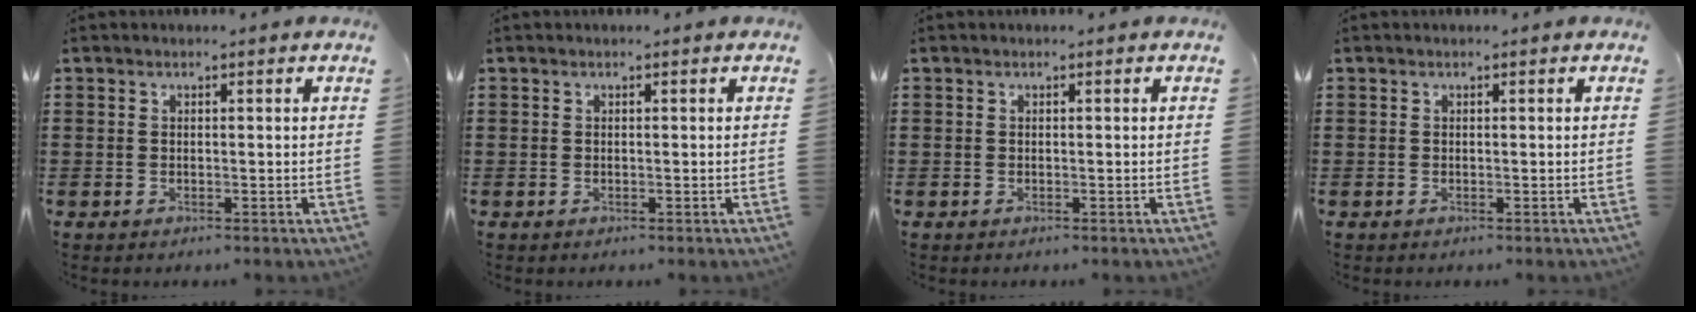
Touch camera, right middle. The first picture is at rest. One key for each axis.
{"total": 0.0}
{"total": 0.0}
{"total": 0.0}